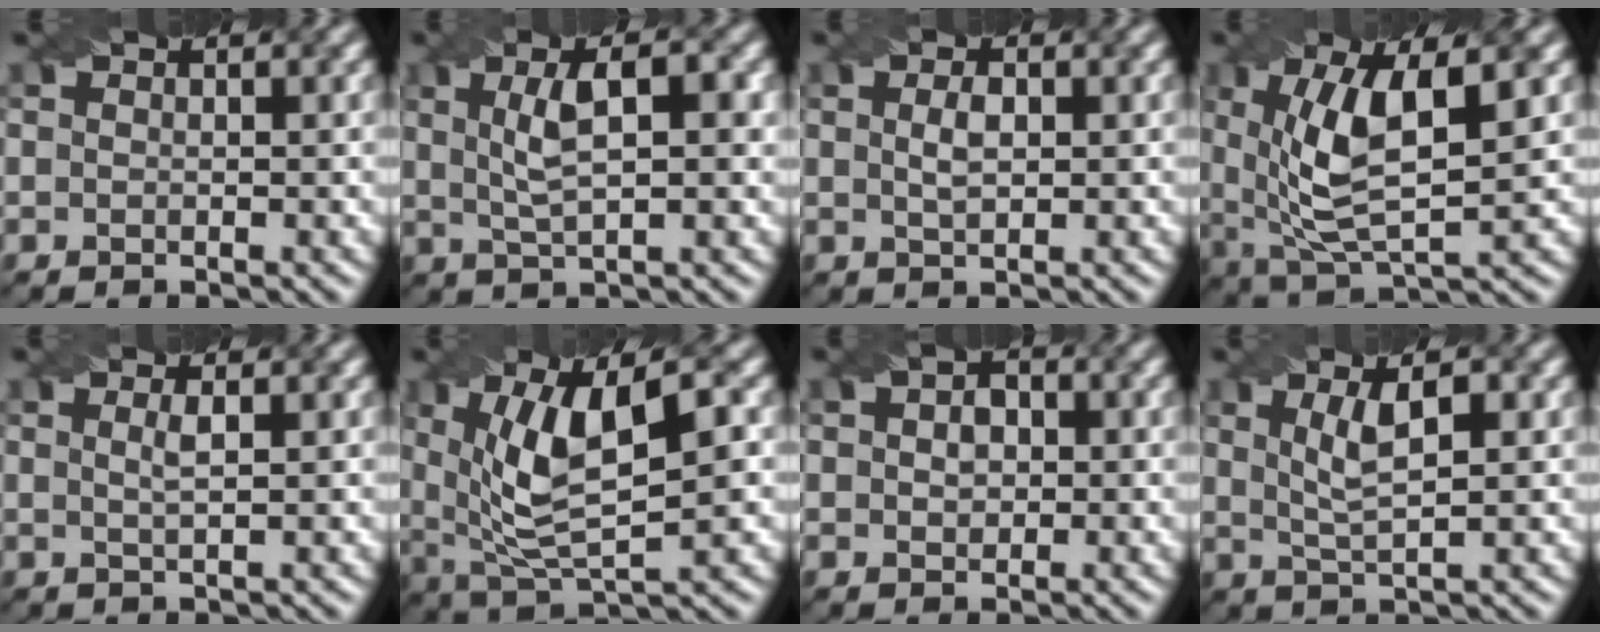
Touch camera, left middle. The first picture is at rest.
{"total": 5.0, "force": [1.2, 1.6, 4.6], "torque": [-0.081, 0.006, 0.023]}
{"total": 1.8, "force": [0.3, 0.9, 1.6], "torque": [-0.034, 0.001, 0.008]}
{"total": 9.0, "force": [1.8, 3.3, 8.1], "torque": [-0.165, -0.002, 0.033]}
{"total": 1.5, "force": [0.4, 0.4, 1.4], "torque": [-0.026, 0.003, 0.004]}
{"total": 9.2, "force": [2.0, 3.3, 8.3], "torque": [-0.163, 0.001, 0.037]}
{"total": 2.7, "force": [0.3, 2.1, 1.8], "torque": [-0.025, 0.005, 0.003]}
{"total": 3.9, "force": [1.1, 1.1, 3.6], "torque": [-0.071, 0.000, 0.024]}